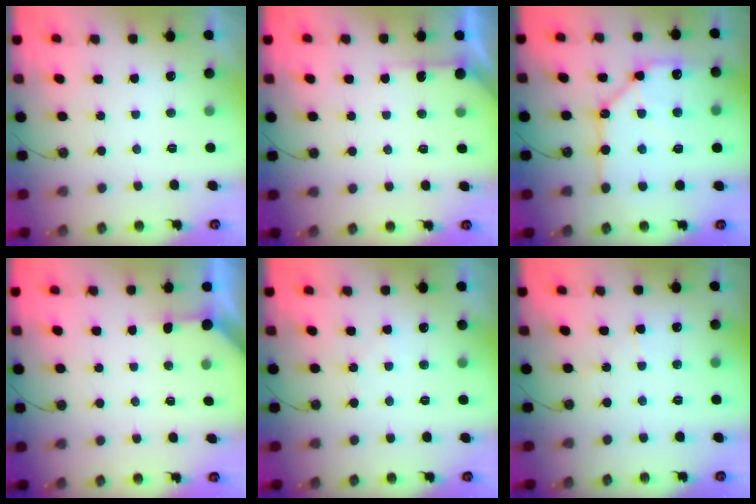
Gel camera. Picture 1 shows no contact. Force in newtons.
{"total": 4.3, "press": 4.3, "slide": 0.5}
{"total": 14.0, "press": 13.9, "slide": 1.5}
{"total": 2.3, "press": 2.3, "slide": 0.3}
{"total": 3.1, "press": 3.1, "slide": 0.6}
{"total": 3.3, "press": 3.3, "slide": 0.4}